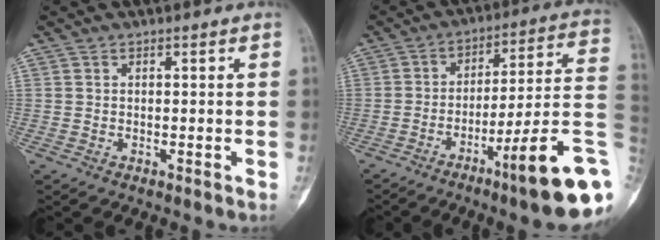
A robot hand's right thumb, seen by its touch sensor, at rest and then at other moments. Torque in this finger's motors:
{"motor_torque": [2.56, 0.84, 1.14, -1.25, 0.39]}